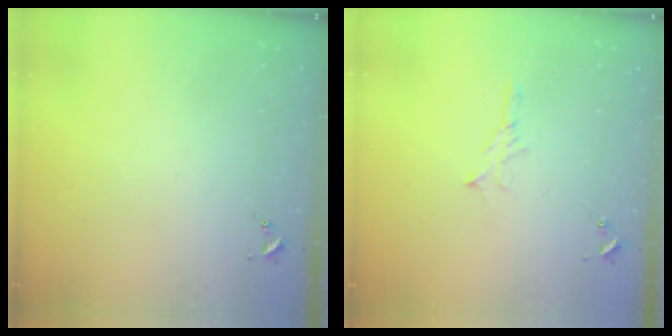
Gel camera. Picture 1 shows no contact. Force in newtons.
{"total": 4.7, "press": 4.7, "slide": 0.5}